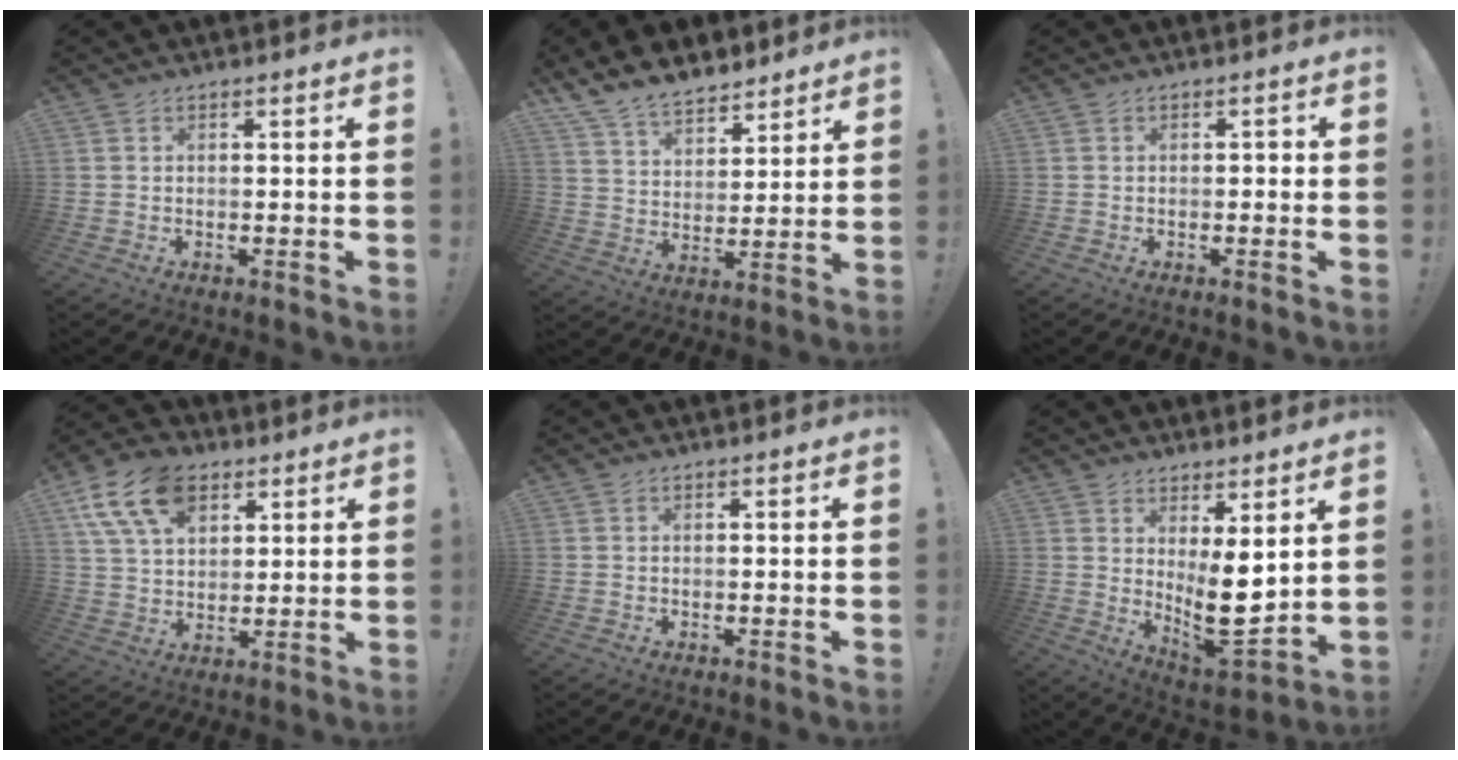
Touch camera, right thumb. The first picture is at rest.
{"total": 10.6, "force": [8.9, 5.1, 2.8], "torque": [-0.066, -0.064, 0.175]}
{"total": 1.1, "force": [-0.7, 0.7, 0.4], "torque": [-0.015, 0.008, -0.014]}
{"total": 16.0, "force": [7.9, 10.4, 9.3], "torque": [-0.165, -0.029, 0.150]}
{"total": 0.0}
{"total": 11.0, "force": [2.1, 4.6, 9.8], "torque": [-0.143, -0.042, 0.046]}